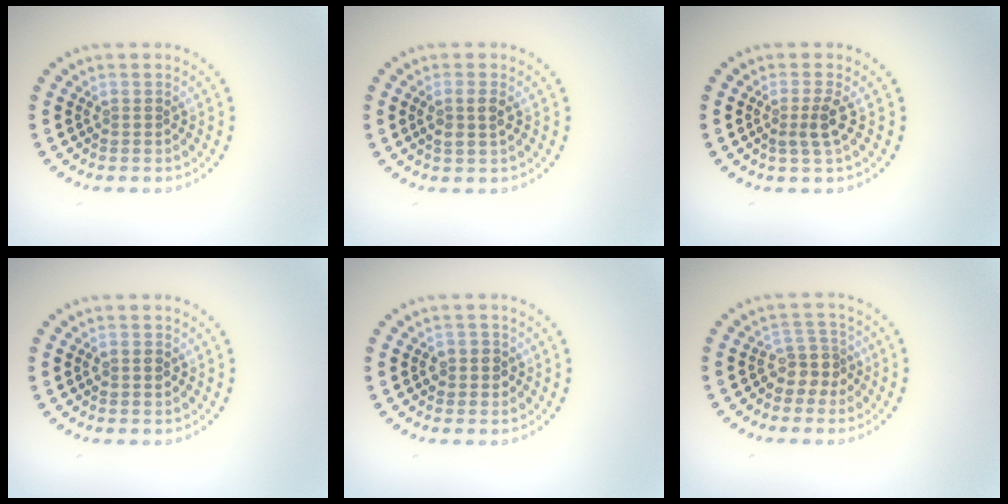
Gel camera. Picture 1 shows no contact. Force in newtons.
{"total": 1.8, "press": 1.7, "slide": 0.6}
{"total": 1.9, "press": 1.5, "slide": 1.2}
{"total": 1.3, "press": 1.3, "slide": 0.1}
{"total": 1.7, "press": 1.6, "slide": 0.6}
{"total": 2.5, "press": 2.0, "slide": 1.4}